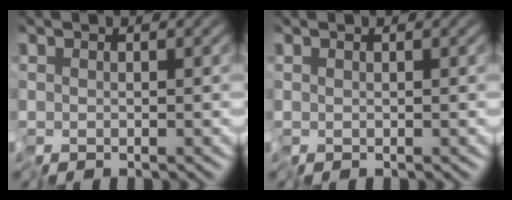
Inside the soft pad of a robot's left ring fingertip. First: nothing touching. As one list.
[{"total": 0.0}]